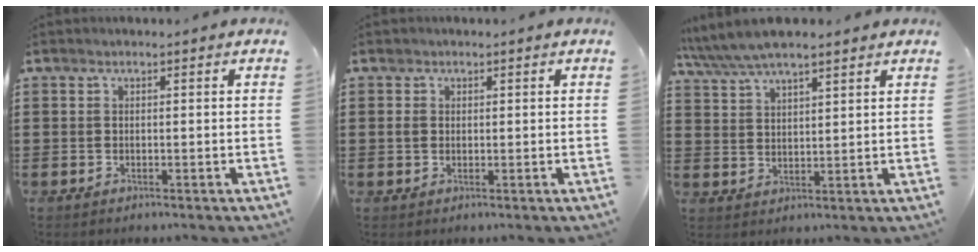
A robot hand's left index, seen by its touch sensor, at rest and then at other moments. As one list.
[{"total": 1.3, "force": [0.3, 1.1, 0.5], "torque": [-0.013, 0.008, 0.005]}, {"total": 5.8, "force": [5.0, 1.4, 2.5], "torque": [-0.064, -0.010, 0.090]}]